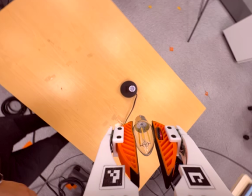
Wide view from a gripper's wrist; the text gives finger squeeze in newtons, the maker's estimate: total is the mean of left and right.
{"total": 14.5, "left": 15.9, "right": 13.1}